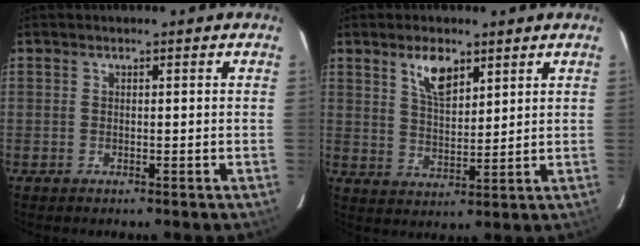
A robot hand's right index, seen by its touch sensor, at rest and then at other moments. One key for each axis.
{"total": 6.7, "fx": 4.1, "fy": 2.9, "fz": 4.5, "tx": -0.077, "ty": 0.004, "tz": 0.079}